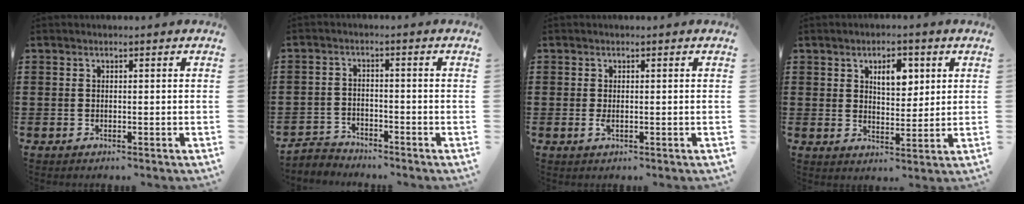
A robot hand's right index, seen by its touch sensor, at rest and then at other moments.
{"total": 2.6, "force": [-2.6, 0.6, 0.0], "torque": [-0.009, 0.001, -0.056]}
{"total": 1.2, "force": [-0.1, 0.3, 1.1], "torque": [-0.021, -0.002, -0.002]}
{"total": 5.3, "force": [2.2, 2.8, 3.9], "torque": [-0.062, 0.002, 0.032]}